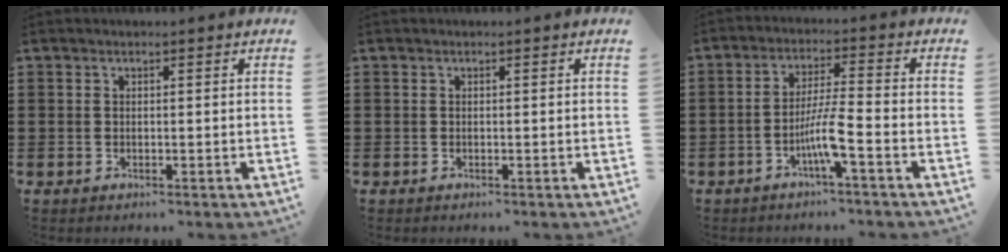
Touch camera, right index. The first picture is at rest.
{"total": 0.0}
{"total": 6.1, "force": [-2.8, 0.1, 5.4], "torque": [-0.106, -0.007, -0.056]}